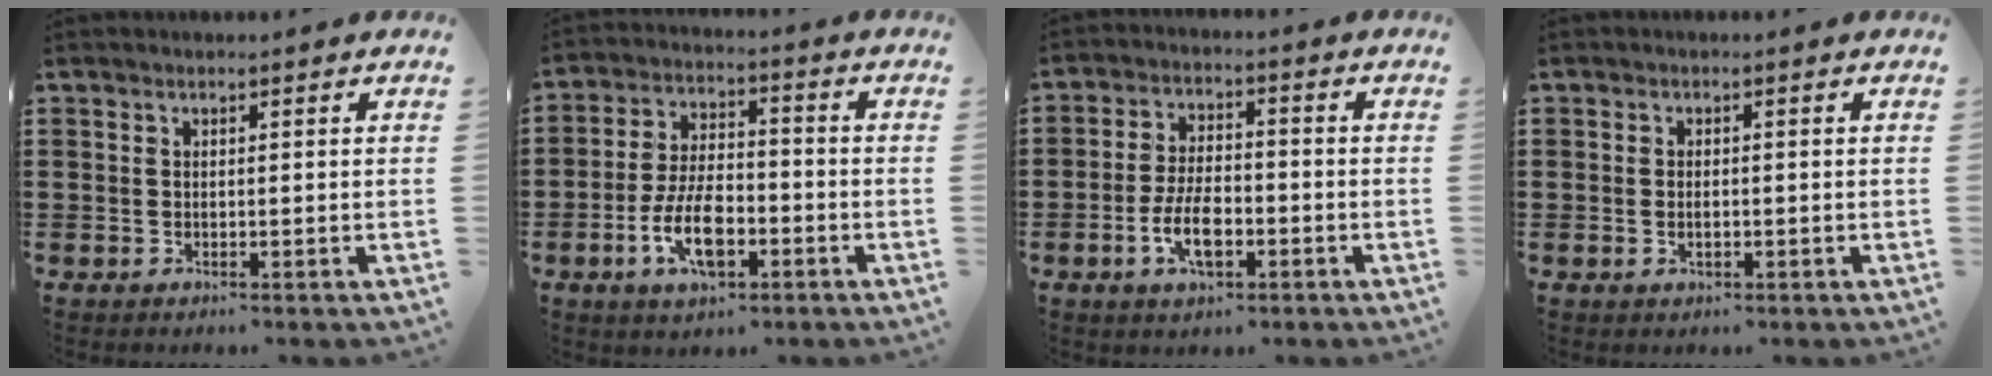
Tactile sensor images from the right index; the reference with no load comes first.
{"total": 9.5, "force": [-3.8, 4.4, 7.5], "torque": [-0.170, -0.006, -0.071]}
{"total": 7.1, "force": [-2.6, 3.2, 5.7], "torque": [-0.130, -0.003, -0.052]}
{"total": 1.4, "force": [-0.3, 0.5, 1.3], "torque": [-0.025, -0.001, -0.005]}